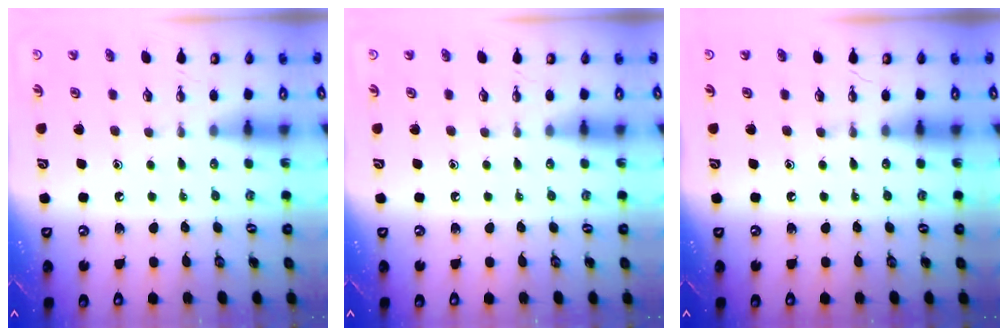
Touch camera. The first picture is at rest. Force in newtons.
{"total": 0.0}
{"total": 0.0}